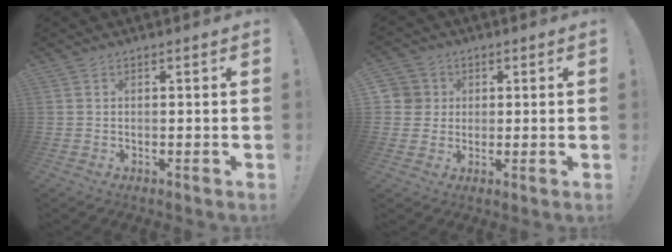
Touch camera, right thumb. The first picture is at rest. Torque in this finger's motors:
{"motor_torque": [-0.01, -0.02, -0.06, -0.02, 0.08]}